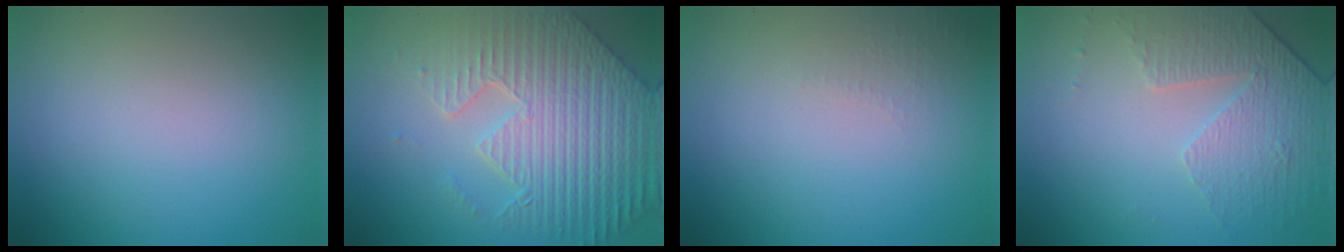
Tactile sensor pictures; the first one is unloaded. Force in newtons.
{"total": 8.6, "press": 6.5, "slide": 5.6}
{"total": 1.0, "press": 0.9, "slide": 0.3}
{"total": 4.8, "press": 3.3, "slide": 3.5}